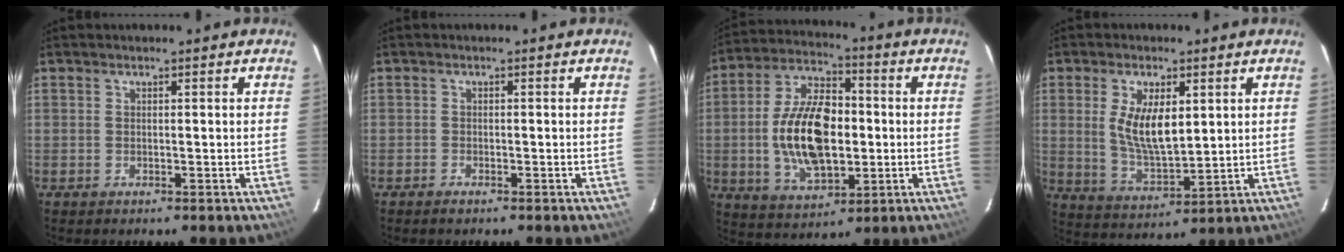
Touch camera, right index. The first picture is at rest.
{"total": 1.0, "force": [-0.8, 0.3, 0.3], "torque": [-0.009, -0.001, -0.019]}
{"total": 17.1, "force": [-1.4, 9.3, 14.3], "torque": [-0.276, 0.013, -0.017]}
{"total": 9.8, "force": [2.3, 4.2, 8.6], "torque": [-0.168, -0.005, 0.053]}